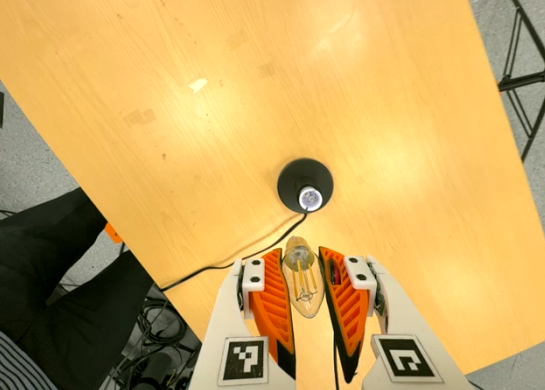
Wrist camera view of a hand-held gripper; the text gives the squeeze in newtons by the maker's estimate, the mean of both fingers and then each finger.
{"total": 21.5, "left": 24.0, "right": 18.9}